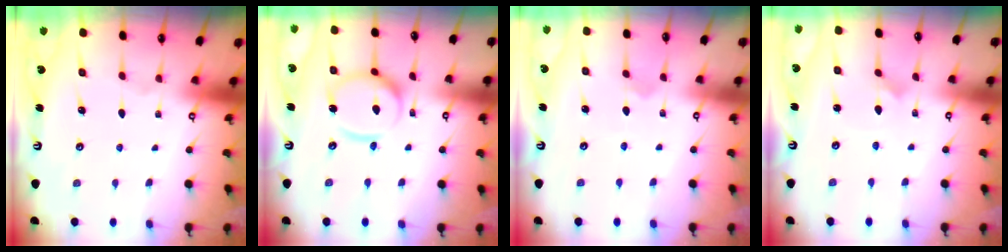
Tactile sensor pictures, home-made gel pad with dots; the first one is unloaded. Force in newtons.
{"total": 12.1, "press": 12.0, "slide": 1.1}
{"total": 3.7, "press": 3.7, "slide": 0.4}
{"total": 1.7, "press": 1.7, "slide": 0.0}